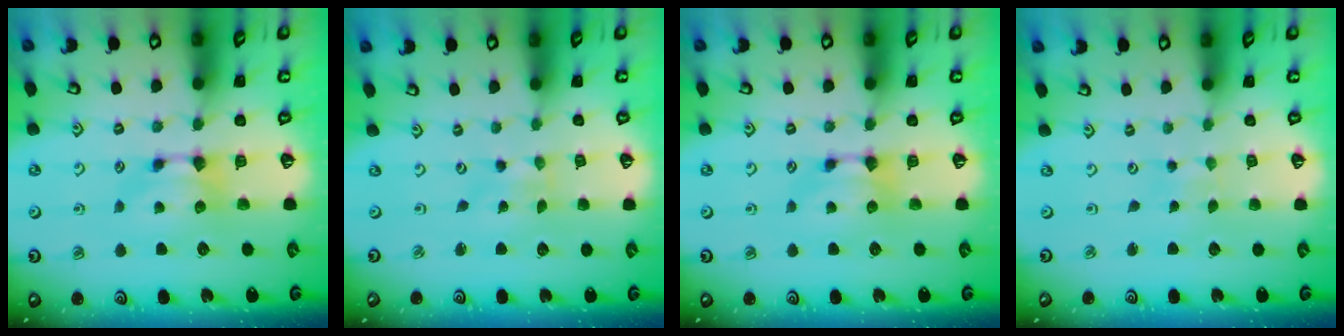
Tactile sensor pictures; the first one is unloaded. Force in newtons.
{"total": 5.4, "press": 5.4, "slide": 0.7}
{"total": 0.0}
{"total": 5.4, "press": 5.4, "slide": 0.2}